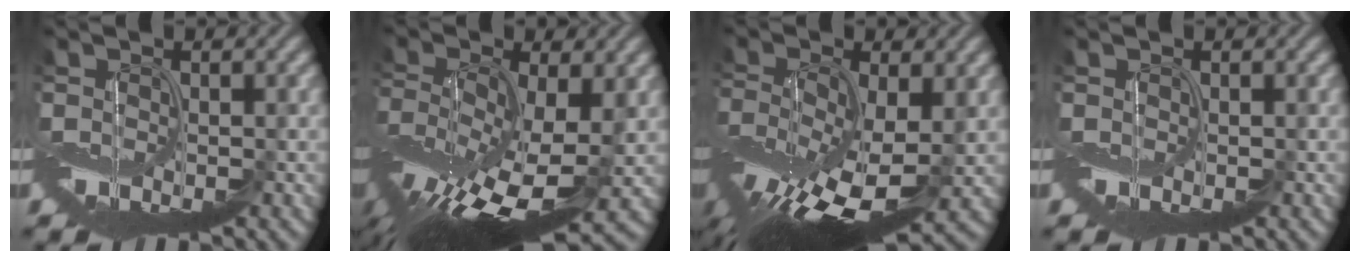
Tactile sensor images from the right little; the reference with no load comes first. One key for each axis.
{"total": 12.1, "fx": -3.8, "fy": 4.9, "fz": 10.4, "tx": -0.224, "ty": -0.028, "tz": -0.063}
{"total": 10.9, "fx": -3.3, "fy": 4.6, "fz": 9.3, "tx": -0.199, "ty": -0.023, "tz": -0.061}
{"total": 0.0}